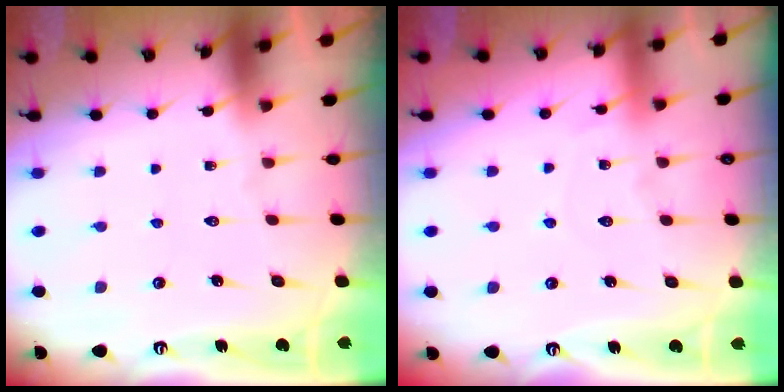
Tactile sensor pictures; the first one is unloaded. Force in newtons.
{"total": 5.4, "press": 5.4, "slide": 0.5}